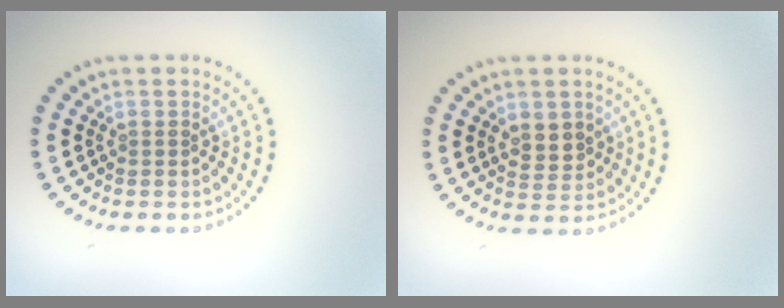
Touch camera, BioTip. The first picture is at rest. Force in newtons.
{"total": 2.4, "press": 2.3, "slide": 0.6}